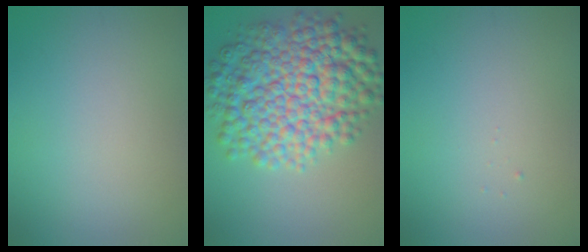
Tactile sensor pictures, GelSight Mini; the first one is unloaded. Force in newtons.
{"total": 10.7, "press": 10.7, "slide": 0.1}
{"total": 0.0}